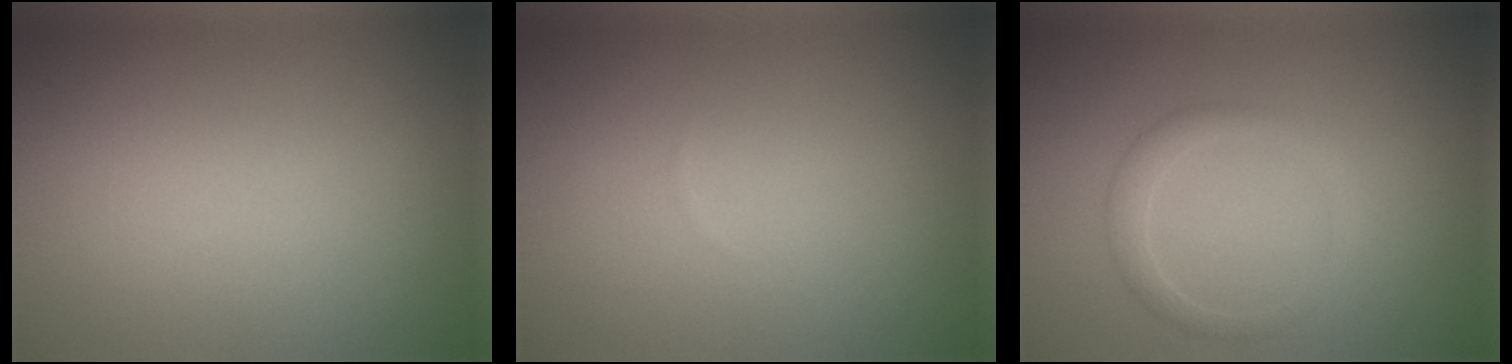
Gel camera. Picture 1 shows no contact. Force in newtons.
{"total": 0.0}
{"total": 1.8, "press": 1.8, "slide": 0.1}